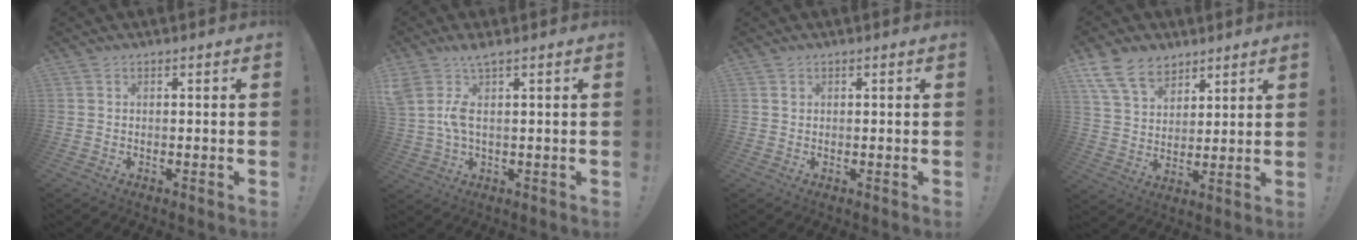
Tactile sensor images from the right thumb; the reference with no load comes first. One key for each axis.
{"total": 6.3, "fx": 1.9, "fy": 1.8, "fz": 5.8, "tx": -0.104, "ty": -0.012, "tz": 0.035}
{"total": 0.5, "fx": 0.2, "fy": 0.5, "fz": 0.1, "tx": 0.007, "ty": -0.002, "tz": 0.003}
{"total": 12.8, "fx": 8.7, "fy": 8.1, "fz": 5.0, "tx": -0.092, "ty": -0.050, "tz": 0.168}